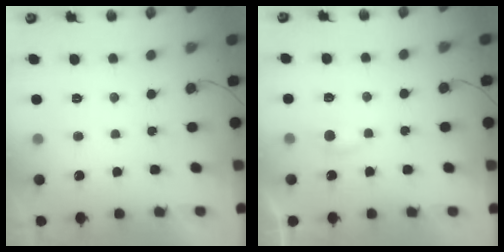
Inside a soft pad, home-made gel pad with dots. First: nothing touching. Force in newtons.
{"total": 2.4, "press": 2.4, "slide": 0.3}